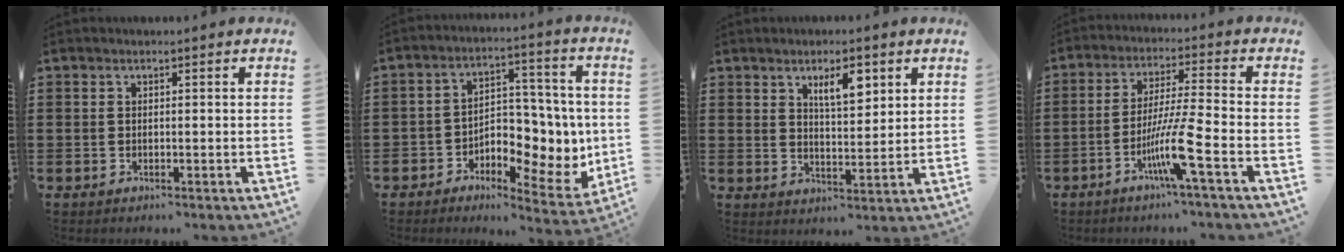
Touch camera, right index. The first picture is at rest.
{"total": 6.7, "force": [-1.0, 5.3, 3.9], "torque": [-0.060, -0.006, -0.018]}
{"total": 5.4, "force": [3.0, 2.0, 4.0], "torque": [-0.062, -0.001, 0.046]}
{"total": 9.1, "force": [-4.4, -0.3, 8.0], "torque": [-0.158, -0.015, -0.085]}